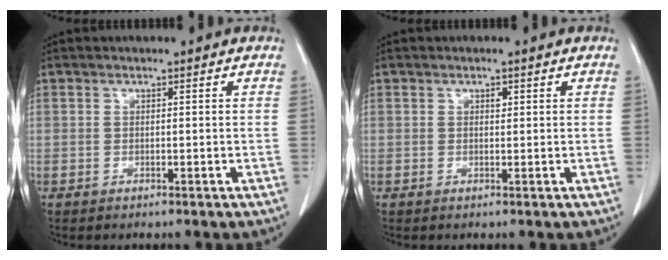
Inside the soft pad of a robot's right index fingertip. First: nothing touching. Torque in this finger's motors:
{"motor_torque": [0.09, -0.06, 0.02, 0.01]}